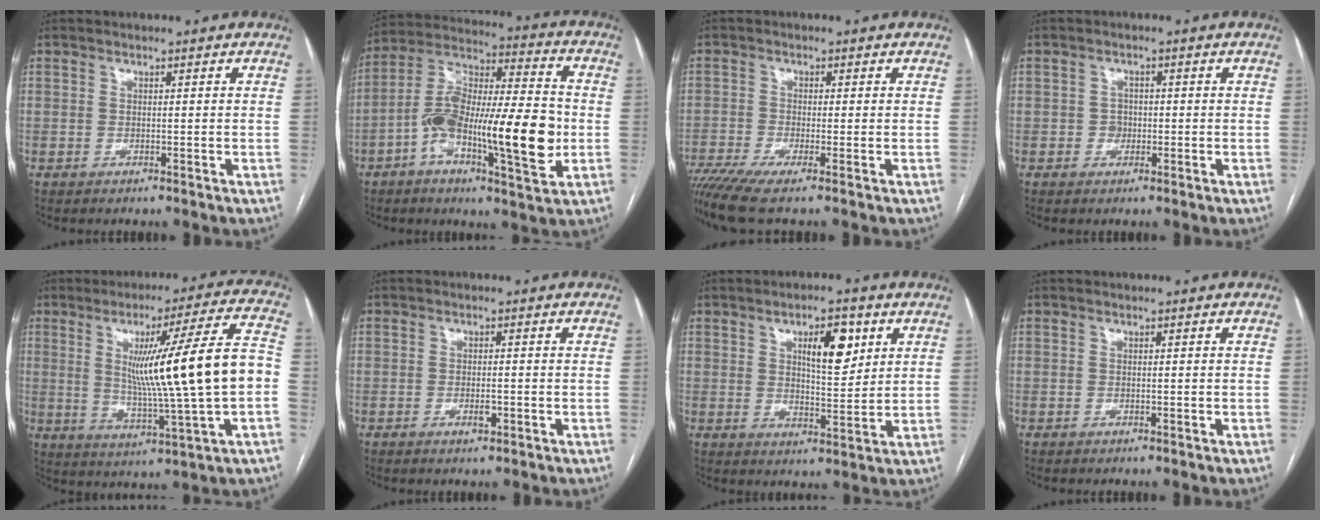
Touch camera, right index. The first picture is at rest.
{"total": 19.8, "force": [-4.7, 4.3, 18.7], "torque": [-0.341, 0.010, -0.080]}
{"total": 6.6, "force": [-4.7, 0.0, 4.6], "torque": [-0.087, -0.012, -0.088]}
{"total": 1.8, "force": [-0.4, 1.6, 0.7], "torque": [-0.007, 0.006, -0.006]}
{"total": 18.3, "force": [0.6, -0.5, 18.3], "torque": [-0.281, 0.007, 0.010]}
{"total": 1.7, "force": [-0.6, 0.5, 1.5], "torque": [-0.027, -0.002, -0.009]}
{"total": 7.9, "force": [3.3, 2.6, 6.6], "torque": [-0.106, 0.003, 0.054]}
{"total": 0.0}